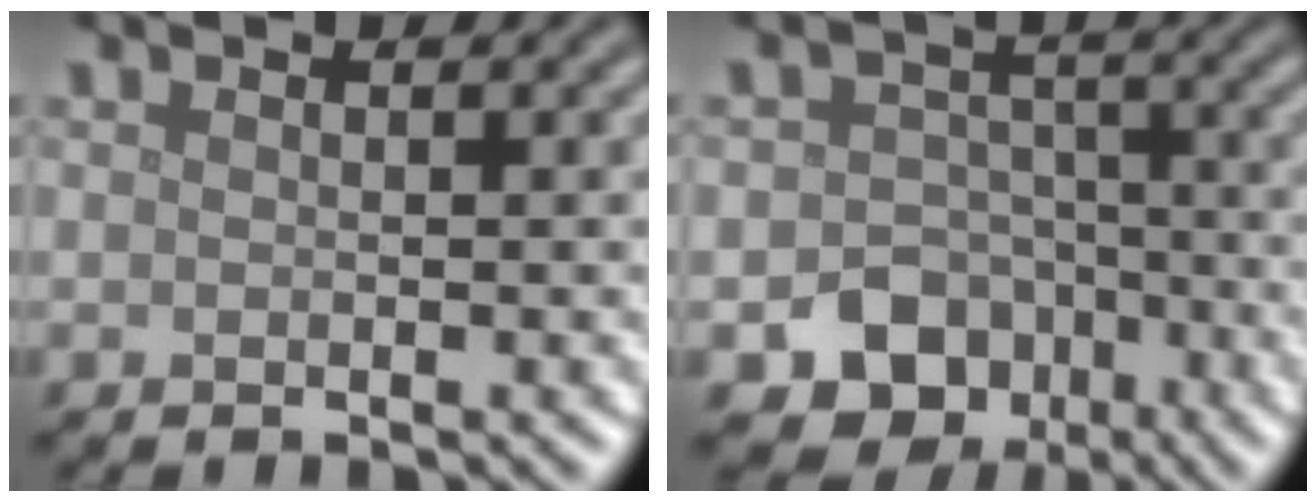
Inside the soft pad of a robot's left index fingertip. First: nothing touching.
{"total": 8.4, "force": [-4.4, 6.8, 2.2], "torque": [-0.002, -0.018, -0.082]}